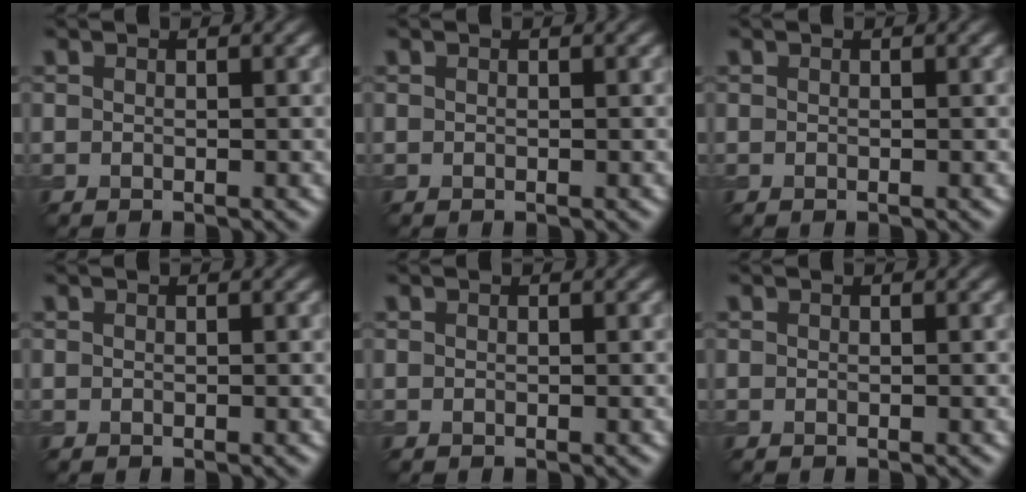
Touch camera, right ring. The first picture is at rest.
{"total": 0.0}
{"total": 0.0}
{"total": 0.0}
{"total": 0.0}
{"total": 0.0}